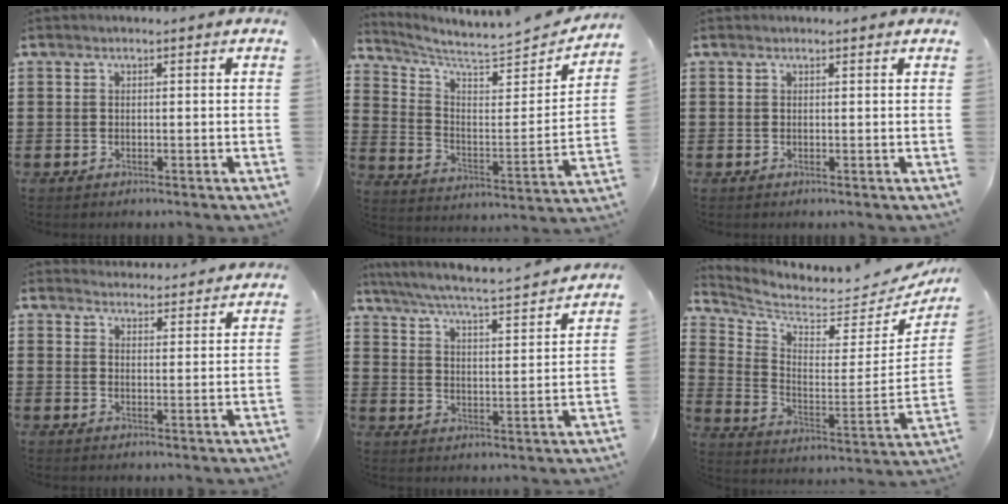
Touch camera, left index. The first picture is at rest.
{"total": 5.4, "force": [4.8, 0.5, 2.6], "torque": [-0.075, -0.046, 0.074]}
{"total": 0.0}
{"total": 3.7, "force": [3.7, 0.1, -0.2], "torque": [-0.001, -0.025, 0.066]}
{"total": 4.4, "force": [4.1, -0.5, 1.7], "torque": [-0.055, -0.039, 0.059]}
{"total": 4.0, "force": [3.9, 0.3, 1.1], "torque": [-0.049, -0.058, 0.058]}